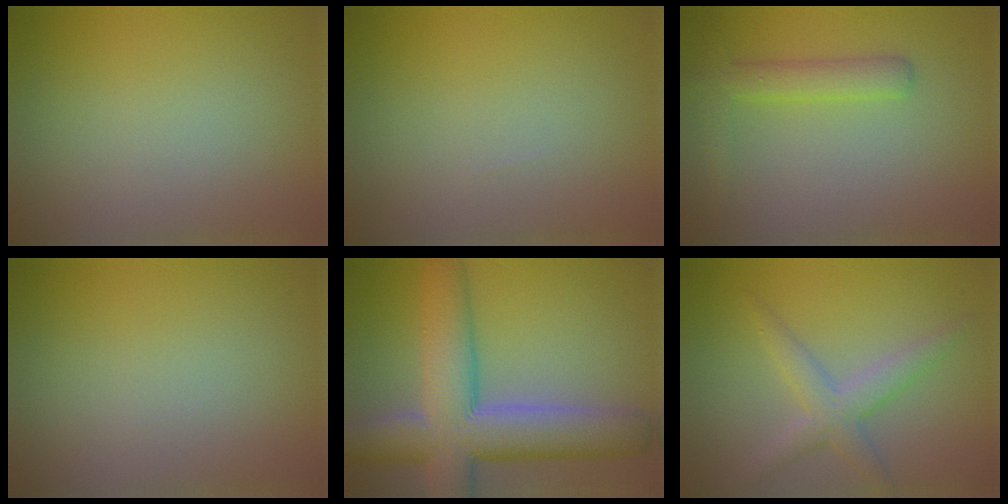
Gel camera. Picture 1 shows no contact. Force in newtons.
{"total": 0.0}
{"total": 2.9, "press": 2.9, "slide": 0.1}
{"total": 0.0}
{"total": 10.6, "press": 10.6, "slide": 0.6}
{"total": 3.1, "press": 3.1, "slide": 0.0}